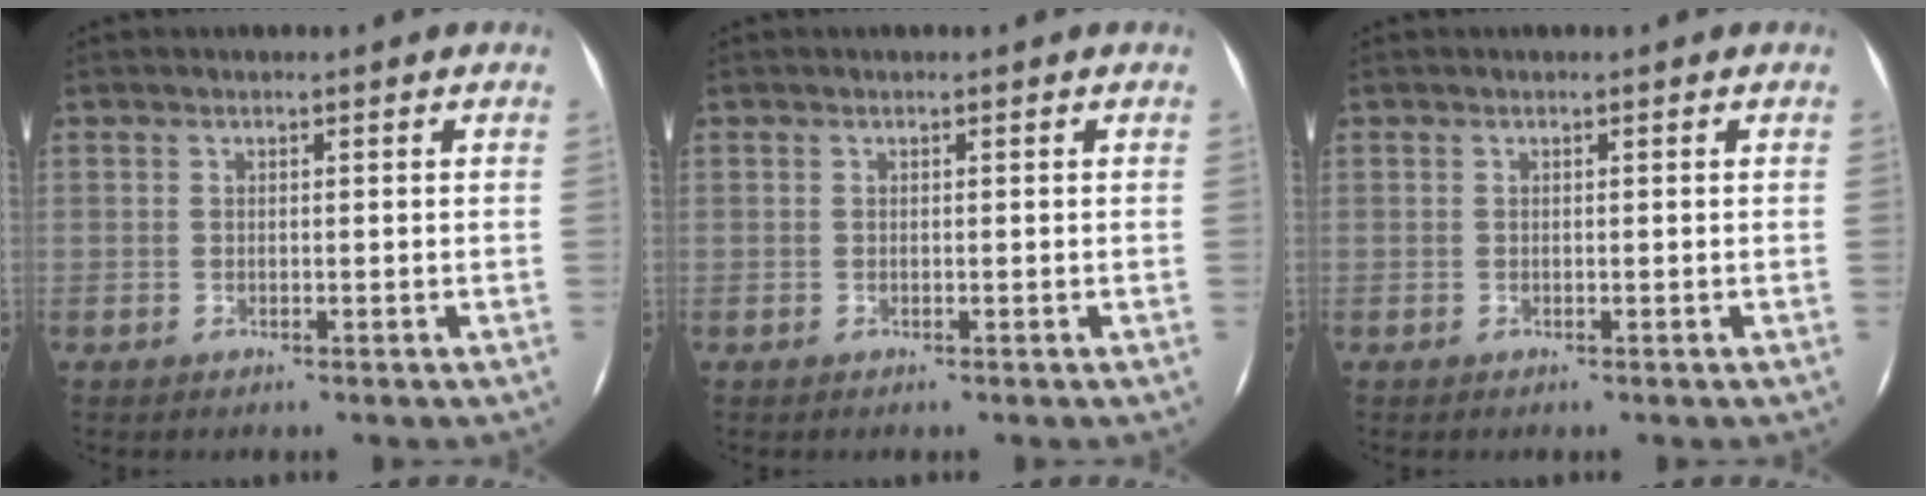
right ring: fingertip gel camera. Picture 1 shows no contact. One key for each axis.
{"total": 0.0}
{"total": 0.0}